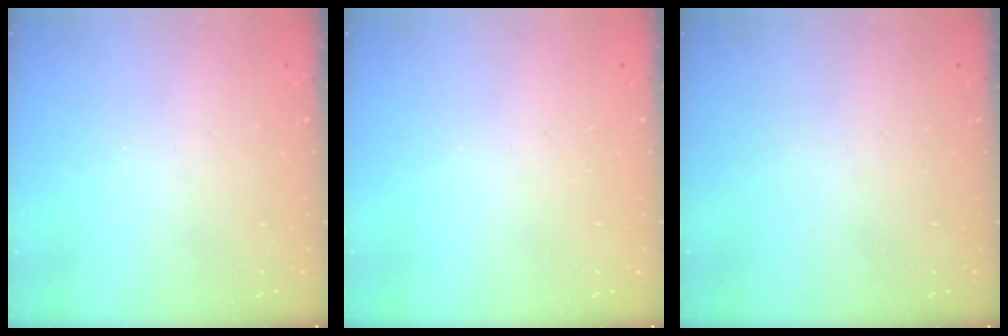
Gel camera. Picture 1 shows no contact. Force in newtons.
{"total": 0.0}
{"total": 0.0}